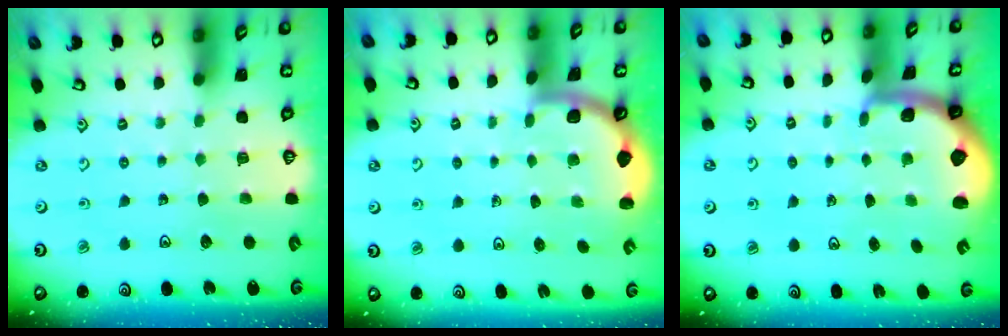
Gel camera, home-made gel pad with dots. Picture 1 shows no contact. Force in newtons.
{"total": 1.6, "press": 1.6, "slide": 0.1}
{"total": 1.2, "press": 1.2, "slide": 0.3}